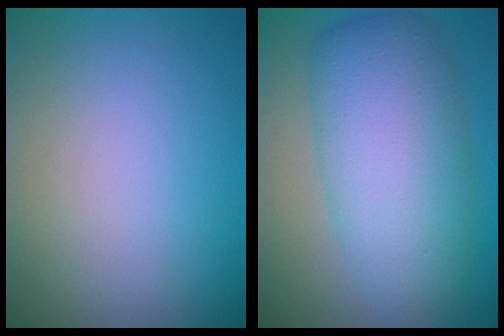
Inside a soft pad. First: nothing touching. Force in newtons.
{"total": 8.5, "press": 8.5, "slide": 0.3}